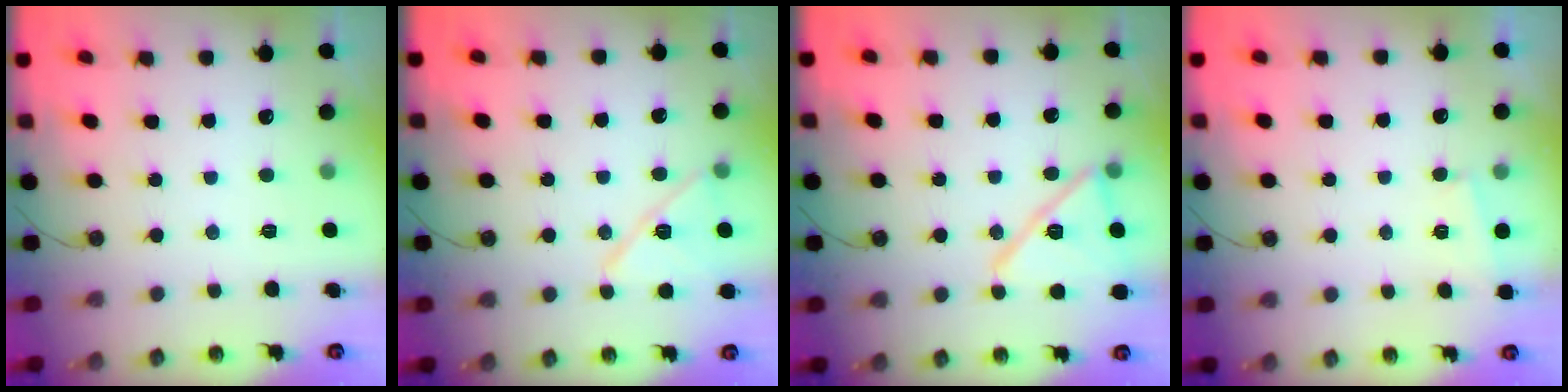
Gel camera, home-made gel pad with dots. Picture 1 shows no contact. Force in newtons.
{"total": 12.0, "press": 11.9, "slide": 0.9}
{"total": 15.3, "press": 15.3, "slide": 0.3}
{"total": 1.6, "press": 1.0, "slide": 1.2}